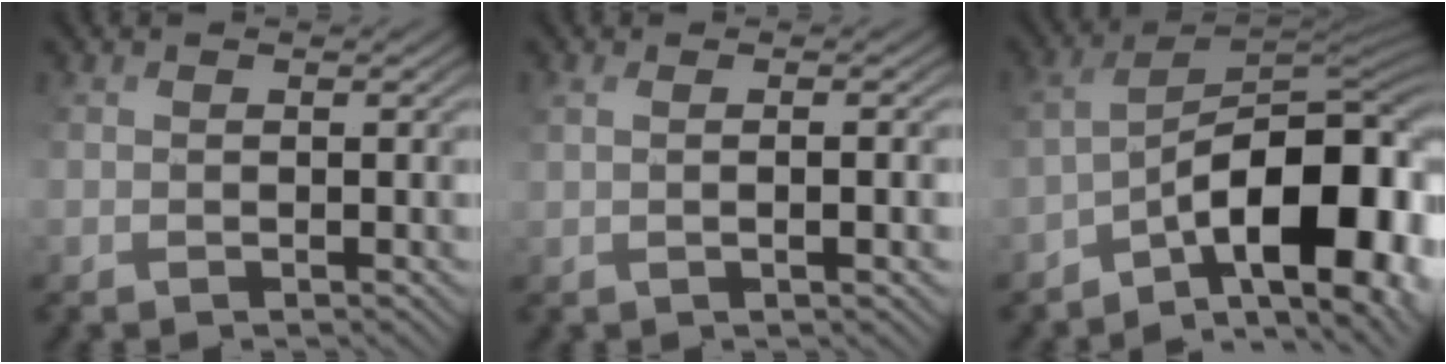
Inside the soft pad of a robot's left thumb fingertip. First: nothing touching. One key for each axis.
{"total": 2.8, "fx": 0.5, "fy": 0.7, "fz": 2.7, "tx": -0.036, "ty": 0.003, "tz": 0.010}
{"total": 13.9, "fx": -6.1, "fy": 5.7, "fz": 11.1, "tx": -0.166, "ty": 0.006, "tz": -0.093}